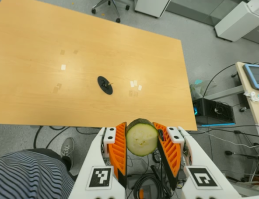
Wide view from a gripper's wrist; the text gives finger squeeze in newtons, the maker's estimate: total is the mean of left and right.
{"total": 9.8, "left": 8.7, "right": 10.9}